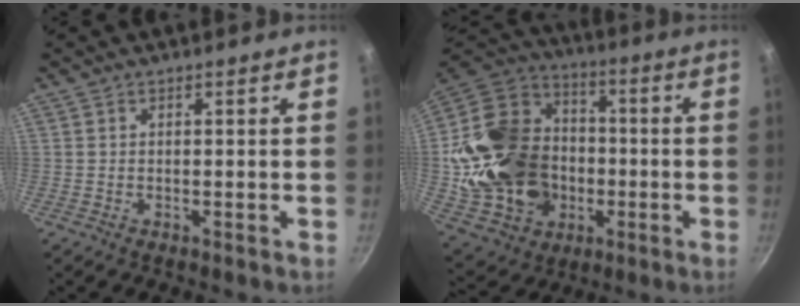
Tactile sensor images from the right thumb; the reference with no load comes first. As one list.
[{"total": 27.6, "force": [-2.8, 22.1, 16.4], "torque": [-0.276, 0.052, -0.031]}]